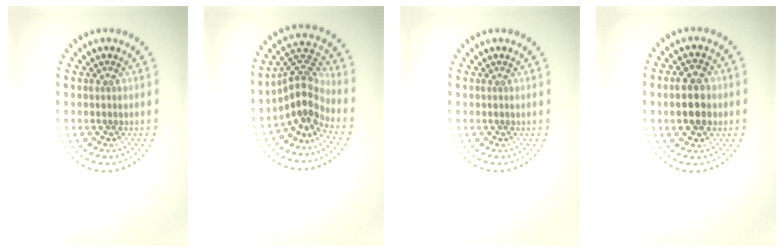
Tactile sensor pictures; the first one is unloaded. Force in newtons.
{"total": 4.1, "press": 3.0, "slide": 2.7}
{"total": 0.0}
{"total": 4.3, "press": 4.3, "slide": 0.3}